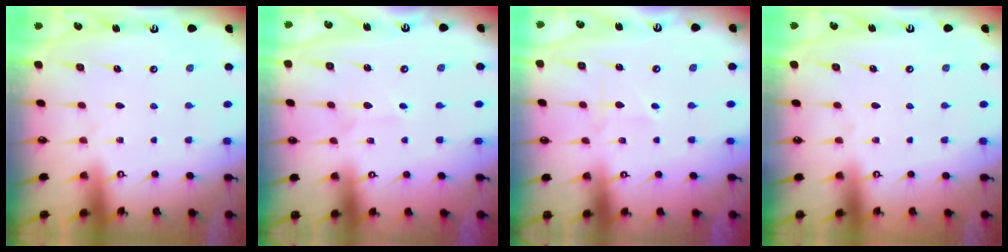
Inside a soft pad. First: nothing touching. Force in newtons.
{"total": 1.6, "press": 1.5, "slide": 0.1}
{"total": 2.9, "press": 2.8, "slide": 0.4}
{"total": 0.9, "press": 0.9, "slide": 0.2}